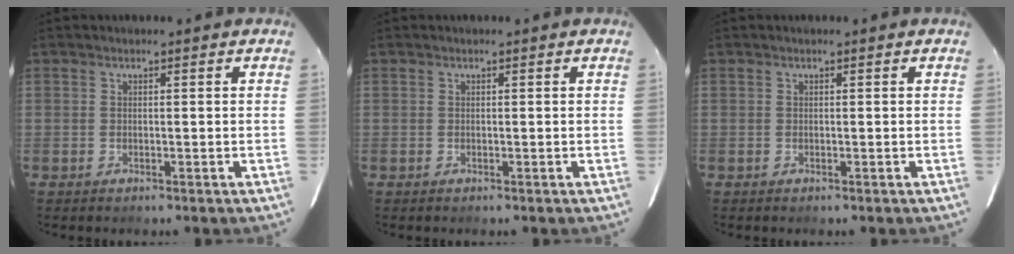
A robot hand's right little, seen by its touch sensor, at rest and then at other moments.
{"total": 0.0}
{"total": 0.0}